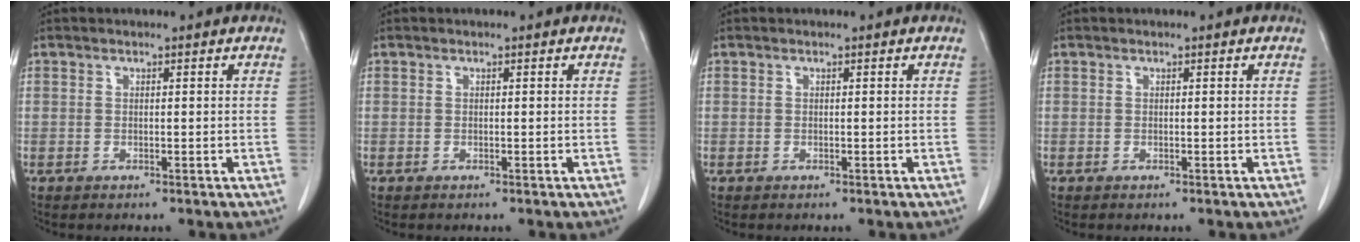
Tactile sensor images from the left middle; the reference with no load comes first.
{"total": 0.0}
{"total": 0.0}
{"total": 0.0}